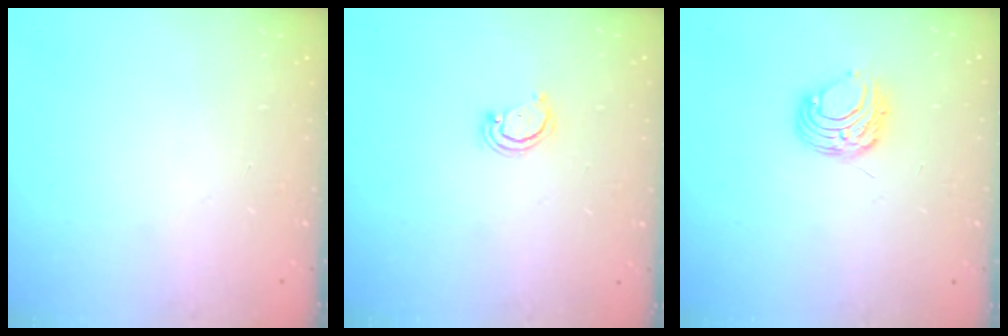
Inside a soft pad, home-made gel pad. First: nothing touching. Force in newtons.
{"total": 2.6, "press": 2.6, "slide": 0.3}
{"total": 7.4, "press": 7.4, "slide": 0.7}